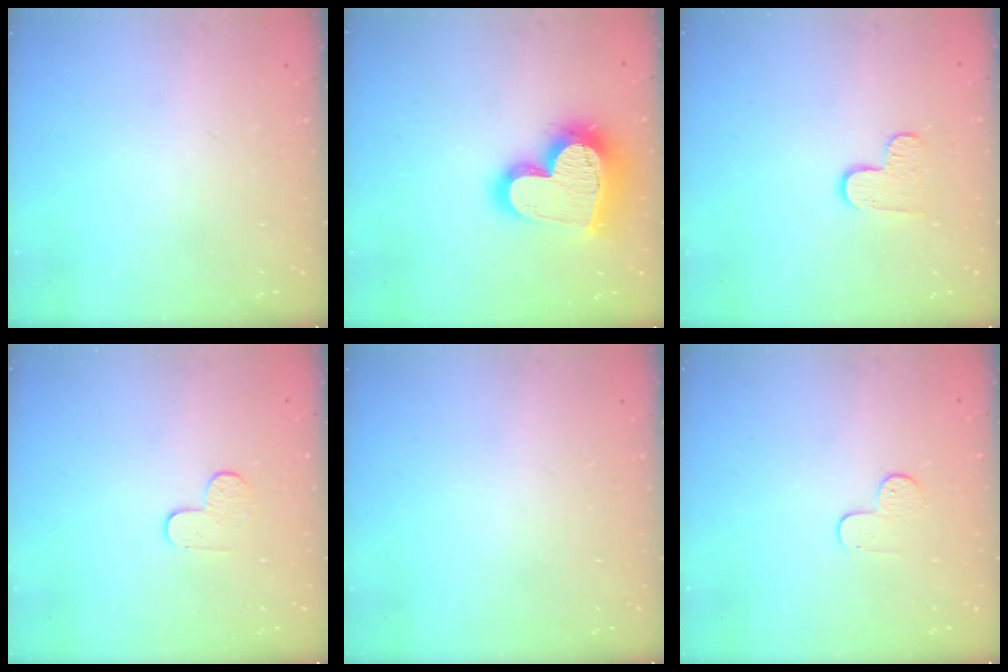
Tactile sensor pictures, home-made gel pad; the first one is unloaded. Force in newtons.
{"total": 22.4, "press": 22.3, "slide": 1.9}
{"total": 6.6, "press": 6.5, "slide": 0.6}
{"total": 6.2, "press": 6.1, "slide": 0.5}
{"total": 0.0}
{"total": 5.3, "press": 5.3, "slide": 0.5}